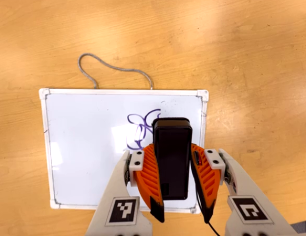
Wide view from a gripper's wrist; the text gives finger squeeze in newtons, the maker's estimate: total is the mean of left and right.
{"total": 7.9, "left": 5.7, "right": 10.2}